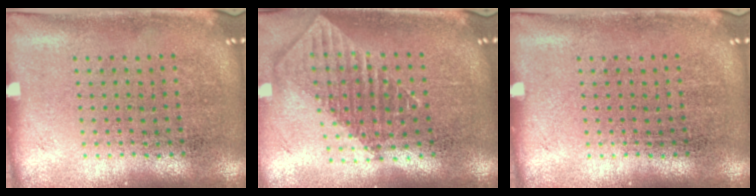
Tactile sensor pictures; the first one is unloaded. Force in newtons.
{"total": 1.9, "press": 1.5, "slide": 1.2}
{"total": 0.0}